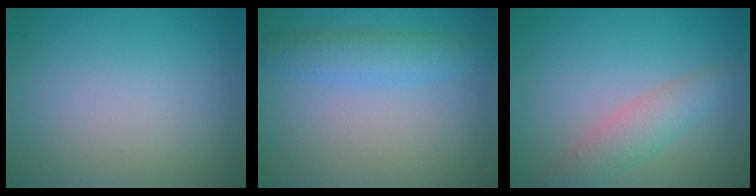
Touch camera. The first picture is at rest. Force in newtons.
{"total": 2.8, "press": 2.8, "slide": 0.0}
{"total": 3.0, "press": 3.0, "slide": 0.1}